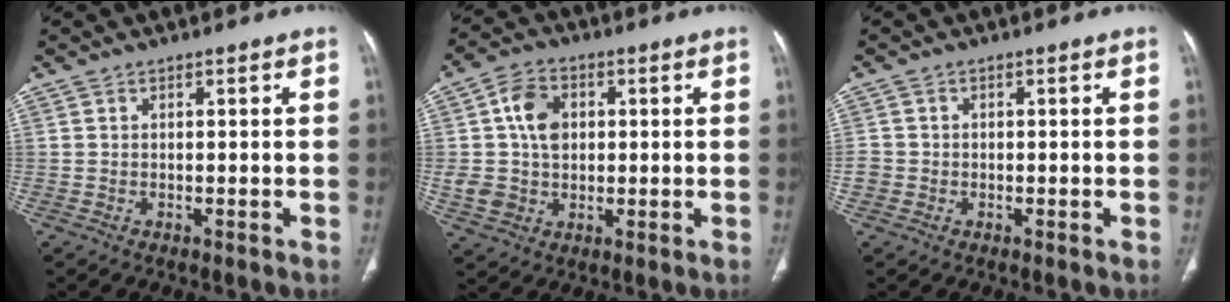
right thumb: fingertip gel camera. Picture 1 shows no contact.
{"total": 10.3, "force": [1.7, 7.9, 6.3], "torque": [-0.091, 0.008, 0.033]}
{"total": 2.2, "force": [-0.6, 2.1, 0.5], "torque": [-0.002, 0.007, -0.014]}